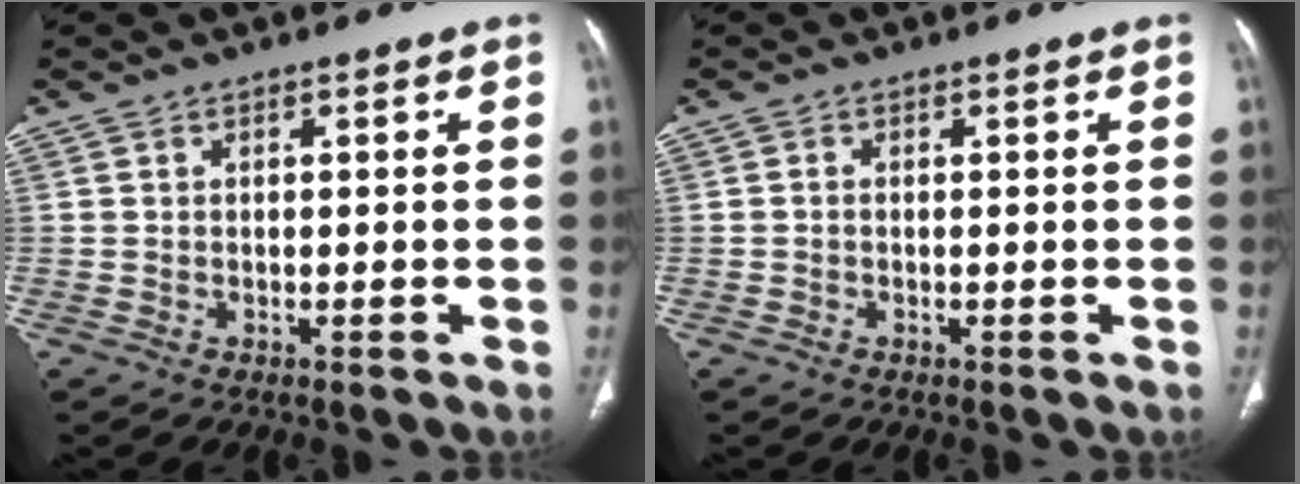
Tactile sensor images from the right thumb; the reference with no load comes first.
{"total": 0.5, "force": [-0.1, 0.4, 0.3], "torque": [-0.005, 0.001, -0.006]}